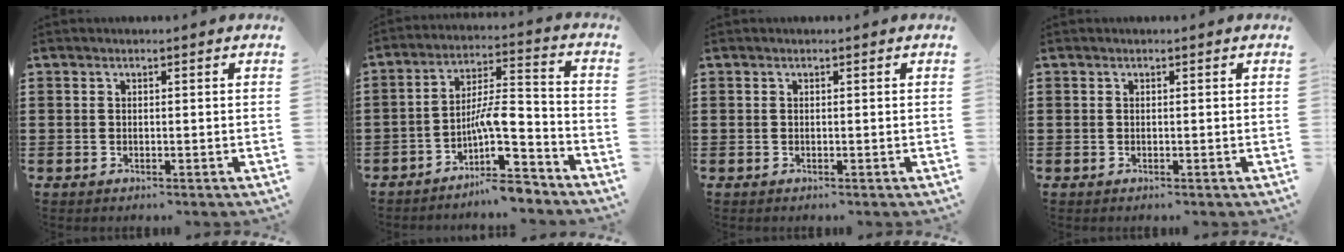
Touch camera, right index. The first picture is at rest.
{"total": 9.2, "force": [-5.9, 2.2, 6.6], "torque": [-0.122, -0.002, -0.114]}
{"total": 0.0}
{"total": 0.0}